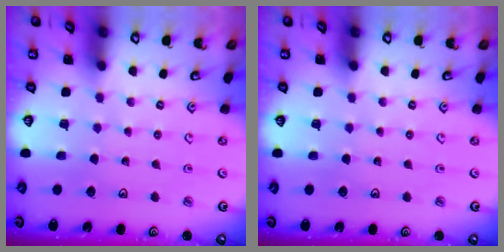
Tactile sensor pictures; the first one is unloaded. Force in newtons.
{"total": 0.0}